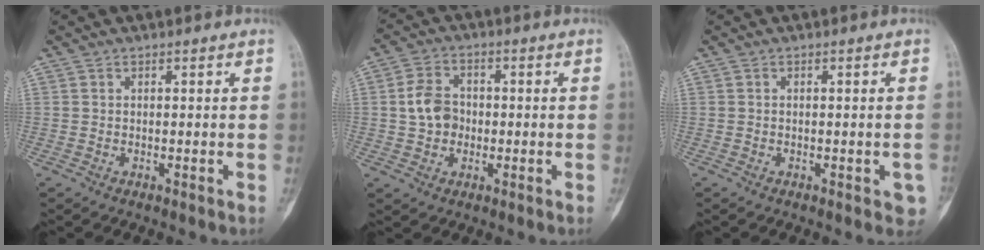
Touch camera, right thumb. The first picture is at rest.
{"total": 6.7, "force": [-0.1, 5.3, 4.0], "torque": [-0.055, 0.013, -0.006]}
{"total": 2.7, "force": [-1.0, 1.3, 2.2], "torque": [-0.010, 0.005, -0.007]}